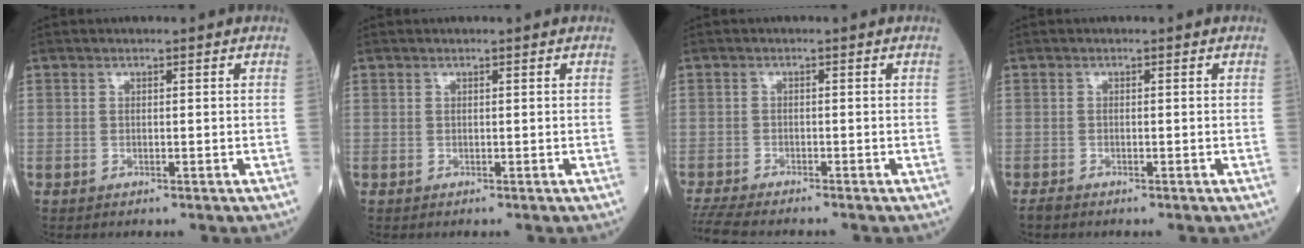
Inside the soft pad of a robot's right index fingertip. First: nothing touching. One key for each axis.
{"total": 0.0}
{"total": 6.2, "fx": -5.8, "fy": 0.7, "fz": 2.2, "tx": -0.042, "ty": -0.018, "tz": -0.102}
{"total": 1.0, "fx": -0.7, "fy": 0.2, "fz": 0.7, "tx": -0.015, "ty": -0.002, "tz": -0.013}